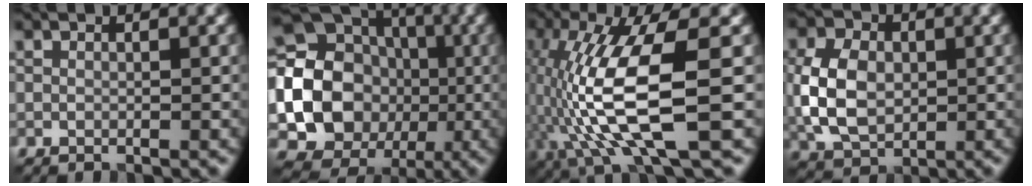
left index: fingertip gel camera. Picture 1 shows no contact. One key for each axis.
{"total": 17.7, "fx": -1.4, "fy": 16.2, "fz": 7.2, "tx": -0.168, "ty": 0.003, "tz": -0.048}
{"total": 11.3, "fx": -1.8, "fy": 2.6, "fz": 10.9, "tx": -0.218, "ty": 0.004, "tz": -0.031}
{"total": 6.5, "fx": 0.1, "fy": 4.7, "fz": 4.5, "tx": -0.100, "ty": 0.004, "tz": -0.003}